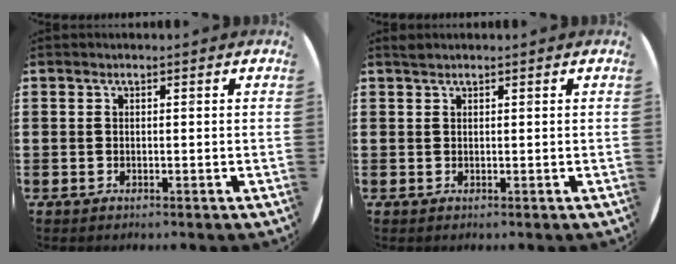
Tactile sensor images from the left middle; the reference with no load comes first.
{"total": 0.5, "force": [0.5, 0.0, 0.0], "torque": [0.000, 0.002, 0.010]}